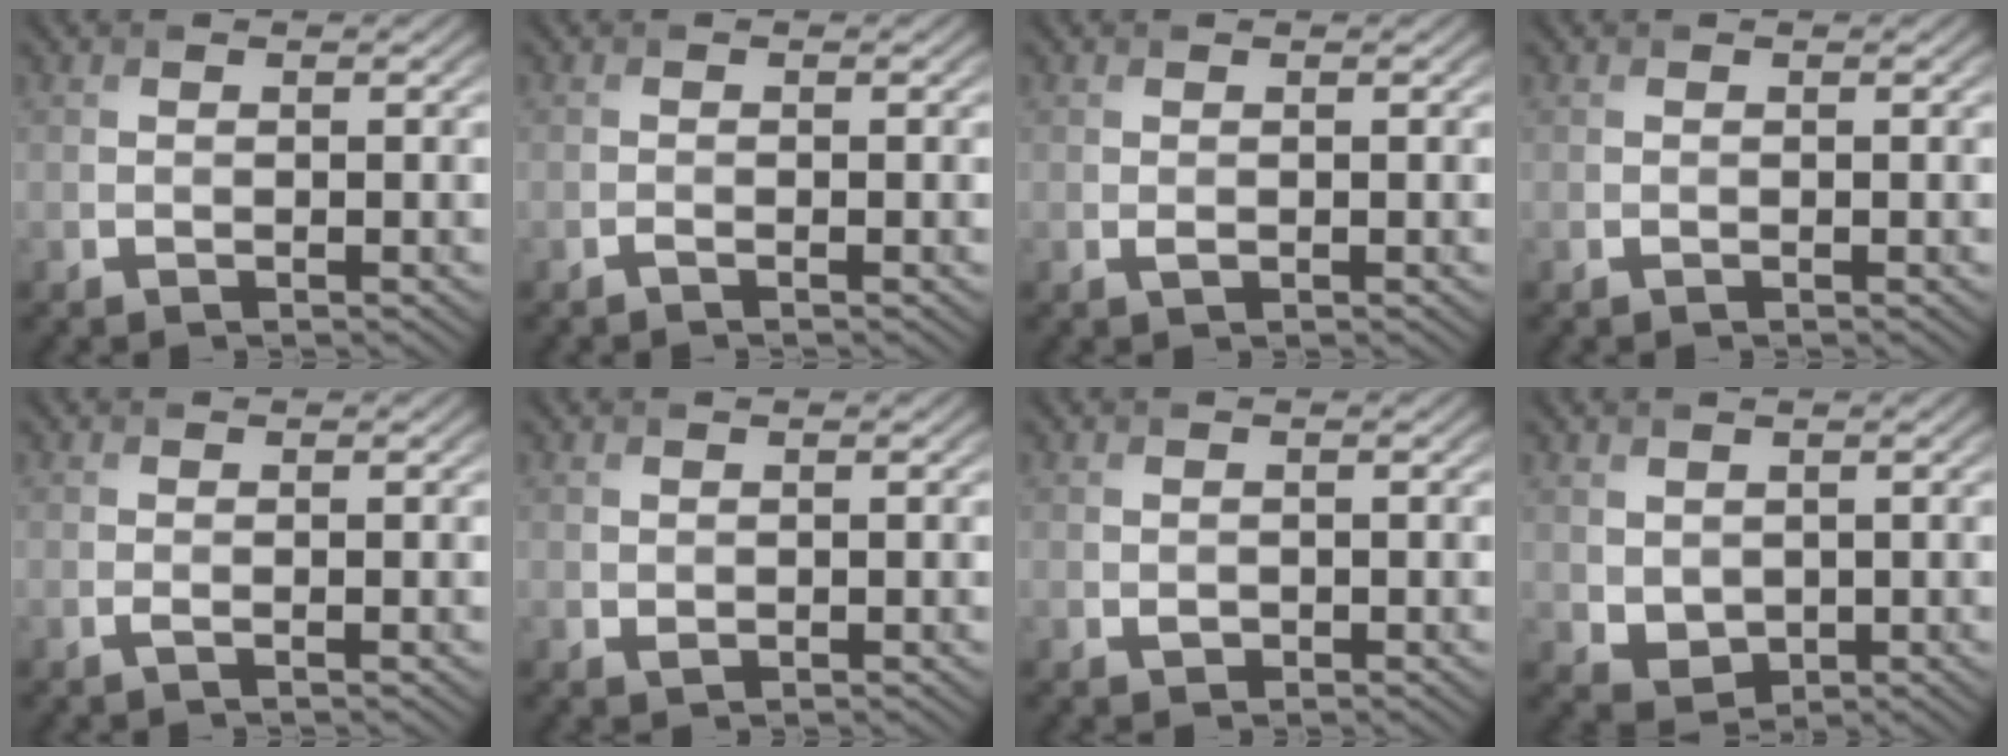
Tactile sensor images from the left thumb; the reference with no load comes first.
{"total": 0.5, "force": [-0.4, 0.0, 0.4], "torque": [-0.006, -0.001, -0.009]}
{"total": 0.5, "force": [0.0, 0.3, 0.5], "torque": [-0.010, -0.002, 0.001]}
{"total": 0.0}
{"total": 0.6, "force": [-0.1, 0.1, 0.5], "torque": [-0.015, -0.003, -0.003]}
{"total": 0.6, "force": [0.3, 0.5, 0.3], "torque": [-0.009, -0.003, 0.009]}
{"total": 0.7, "force": [-0.1, 0.6, 0.3], "torque": [-0.004, -0.005, 0.000]}
{"total": 2.8, "force": [1.0, 2.2, 1.4], "torque": [-0.040, -0.009, 0.025]}